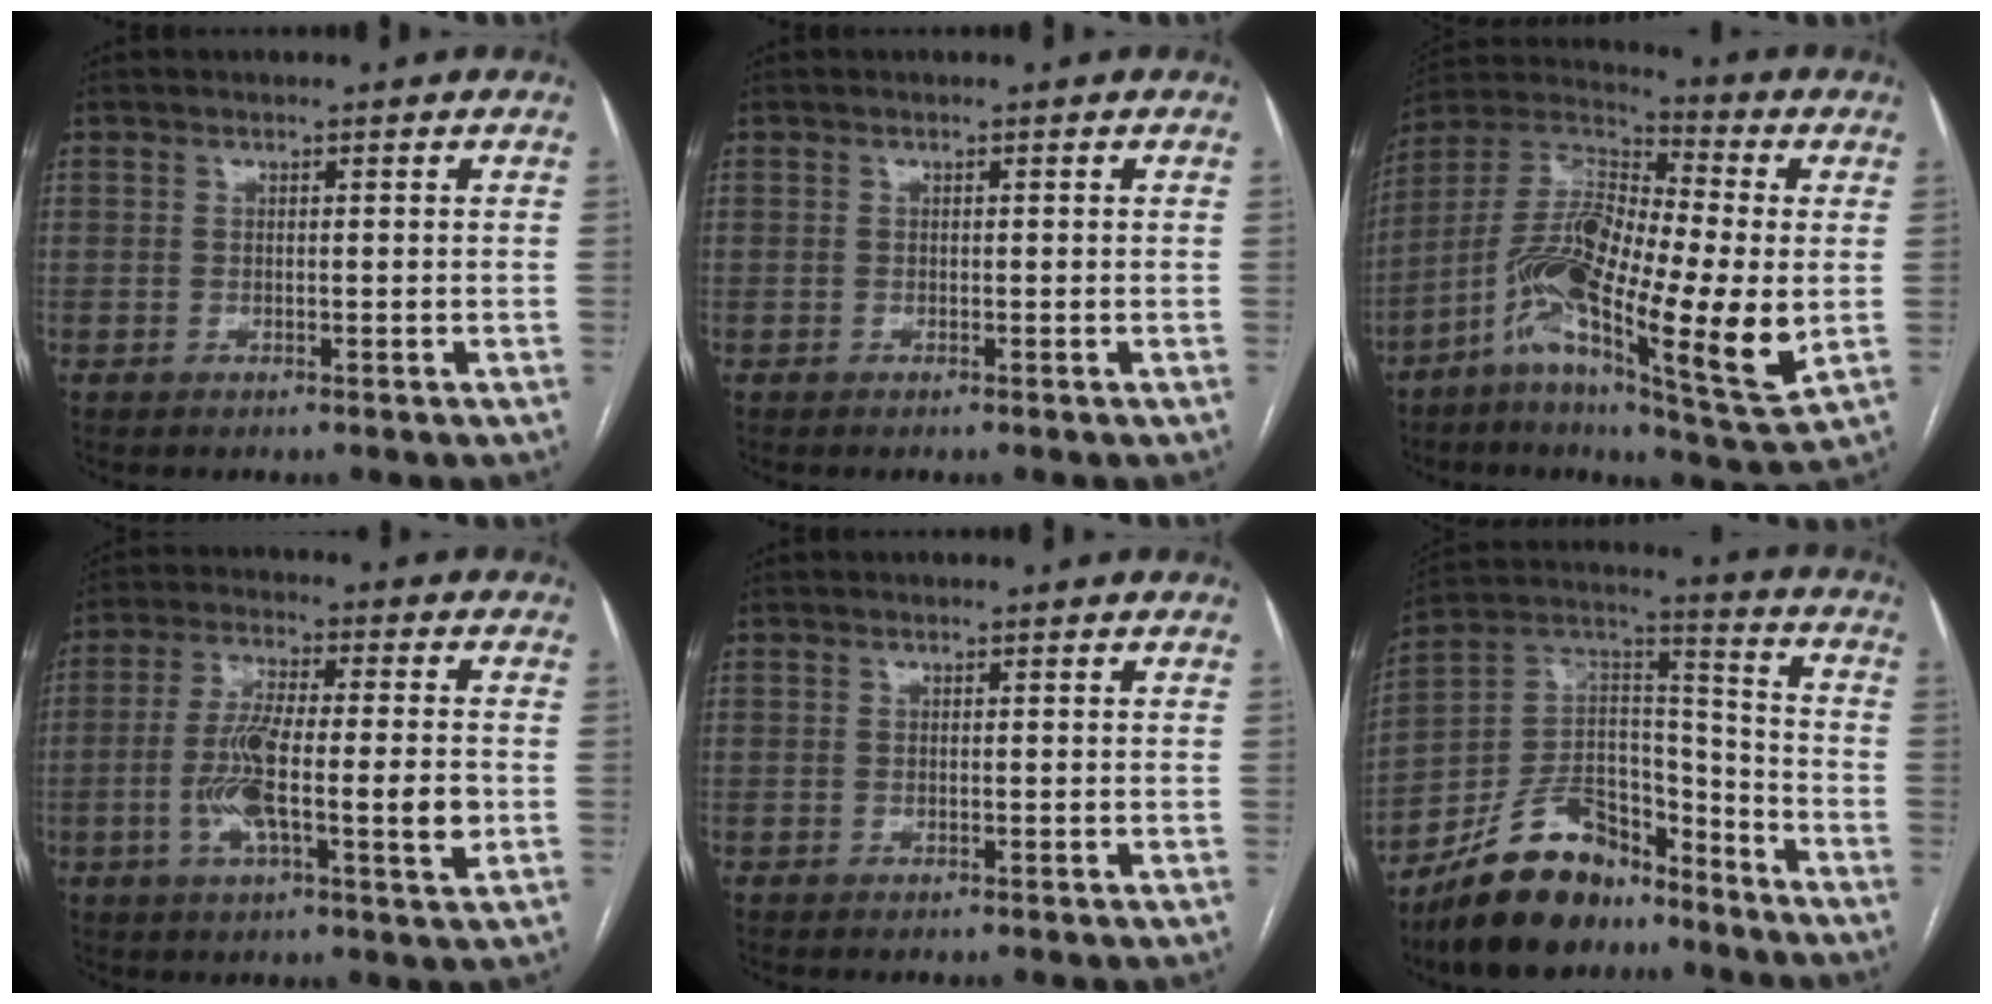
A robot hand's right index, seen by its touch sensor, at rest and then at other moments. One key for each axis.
{"total": 0.0}
{"total": 20.8, "fx": -3.7, "fy": 4.5, "fz": 20.0, "tx": -0.391, "ty": -0.003, "tz": -0.071}
{"total": 12.6, "fx": -2.4, "fy": 2.0, "fz": 12.2, "tx": -0.222, "ty": 0.002, "tz": -0.043}
{"total": 0.0}
{"total": 16.4, "fx": -12.7, "fy": 7.6, "fz": 7.1, "tx": -0.127, "ty": 0.048, "tz": -0.225}